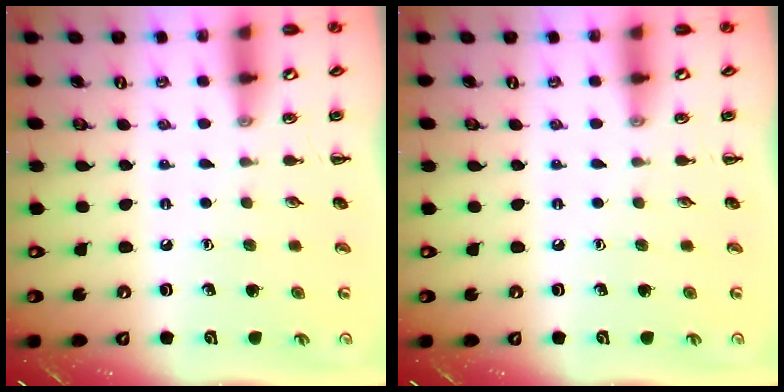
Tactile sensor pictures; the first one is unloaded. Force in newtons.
{"total": 0.0}